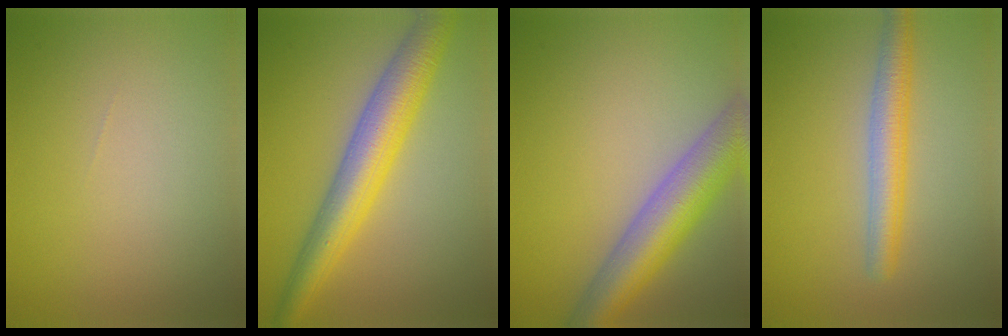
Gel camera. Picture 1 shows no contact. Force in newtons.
{"total": 6.9, "press": 6.9, "slide": 0.1}
{"total": 7.8, "press": 7.8, "slide": 0.4}
{"total": 3.7, "press": 3.7, "slide": 0.0}